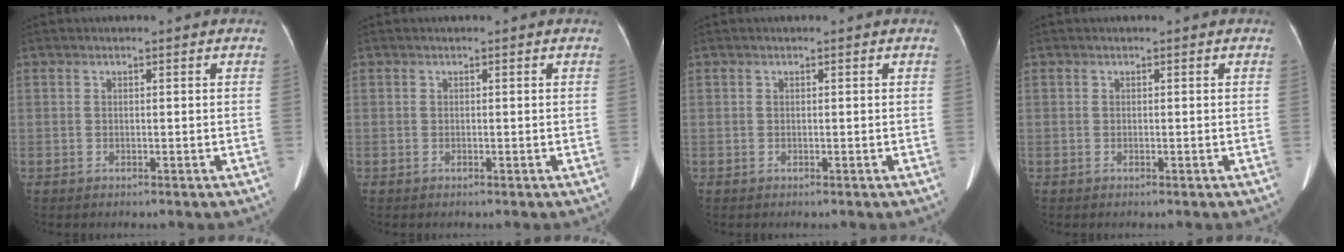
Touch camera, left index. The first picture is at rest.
{"total": 0.0}
{"total": 0.0}
{"total": 0.0}